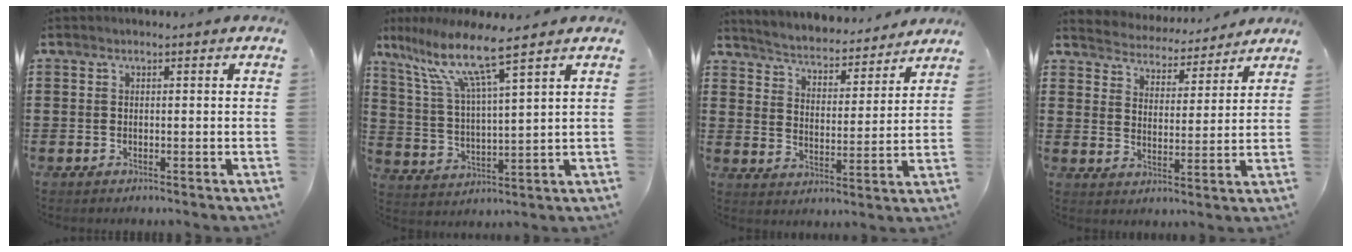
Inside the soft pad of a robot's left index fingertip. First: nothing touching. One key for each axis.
{"total": 10.1, "fx": 7.2, "fy": 0.5, "fz": 7.0, "tx": -0.159, "ty": -0.034, "tz": 0.120}
{"total": 3.5, "fx": 3.5, "fy": -0.1, "fz": 0.3, "tx": -0.028, "ty": -0.035, "tz": 0.050}
{"total": 4.0, "fx": 4.0, "fy": 0.2, "fz": -0.5, "tx": -0.018, "ty": -0.036, "tz": 0.064}